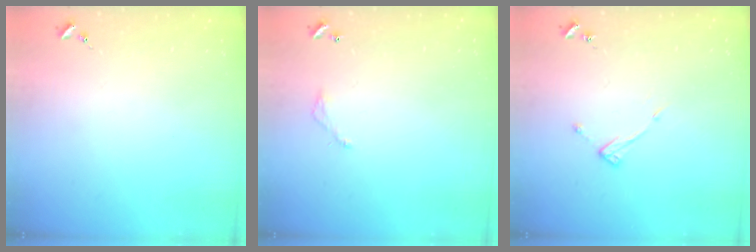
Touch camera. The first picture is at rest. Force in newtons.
{"total": 3.8, "press": 3.8, "slide": 0.2}
{"total": 7.1, "press": 7.1, "slide": 0.5}